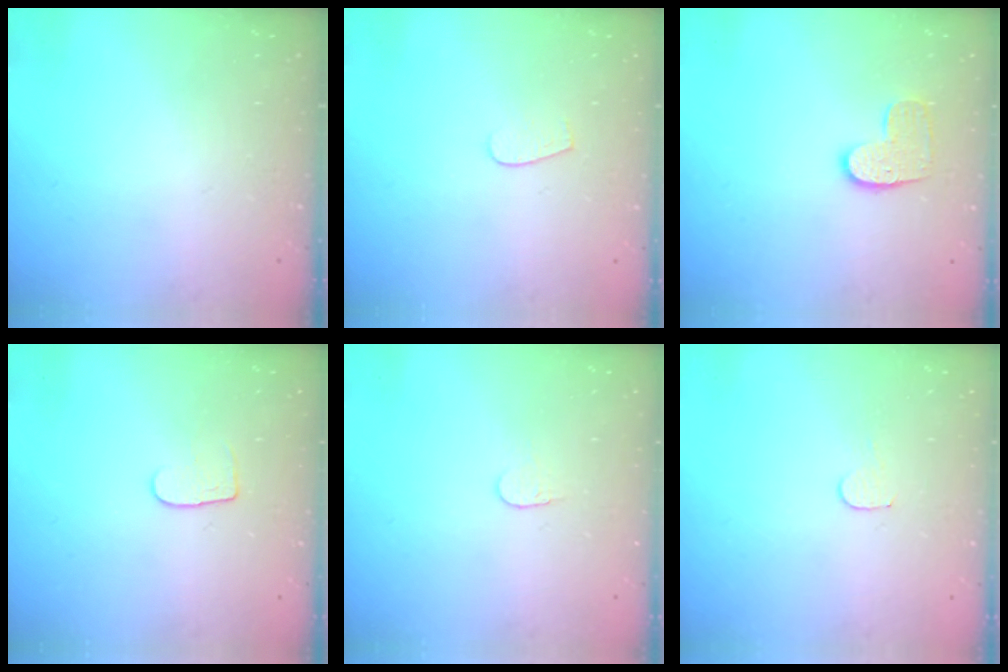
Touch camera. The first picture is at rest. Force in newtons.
{"total": 3.3, "press": 3.3, "slide": 0.2}
{"total": 8.3, "press": 8.3, "slide": 0.3}
{"total": 4.3, "press": 4.3, "slide": 0.5}
{"total": 3.7, "press": 3.7, "slide": 0.3}
{"total": 3.5, "press": 3.5, "slide": 0.3}